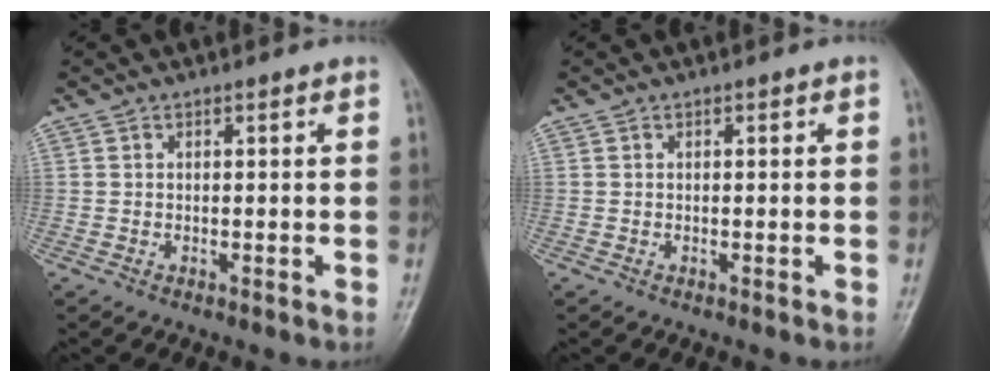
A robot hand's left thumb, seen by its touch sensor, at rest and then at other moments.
{"total": 0.0}